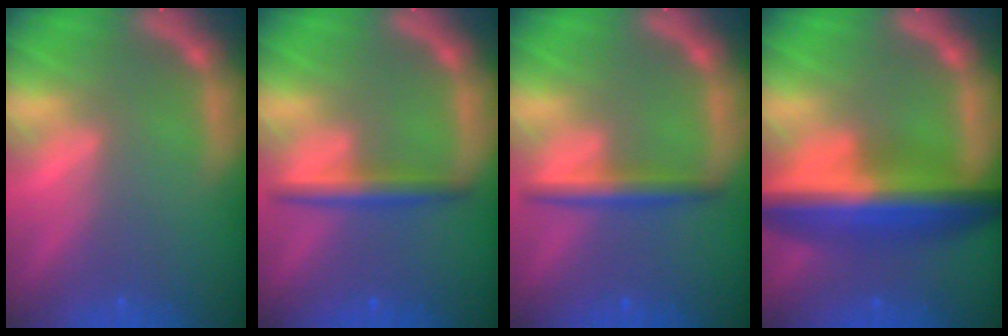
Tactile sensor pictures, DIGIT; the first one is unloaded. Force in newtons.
{"total": 3.0}
{"total": 3.0}
{"total": 10.0}